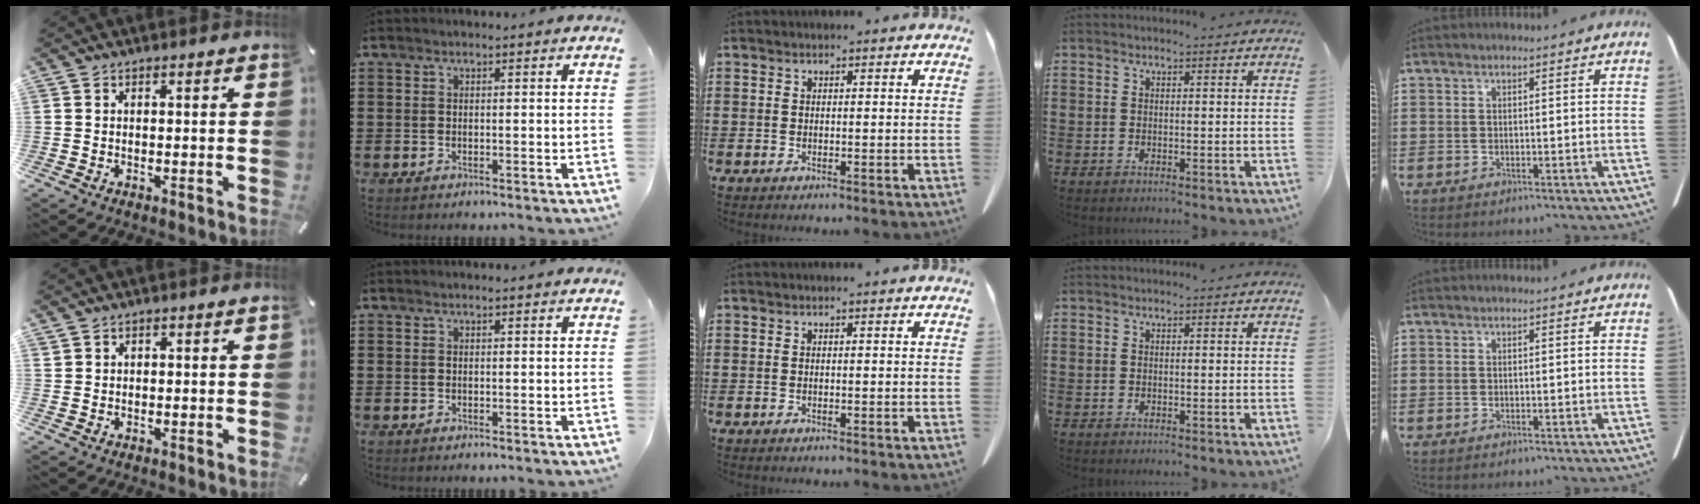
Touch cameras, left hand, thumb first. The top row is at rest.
{"thumb": {"total": 1.1, "force": [0.8, 0.7, 0.3], "torque": [-0.005, 0.000, 0.016]}}